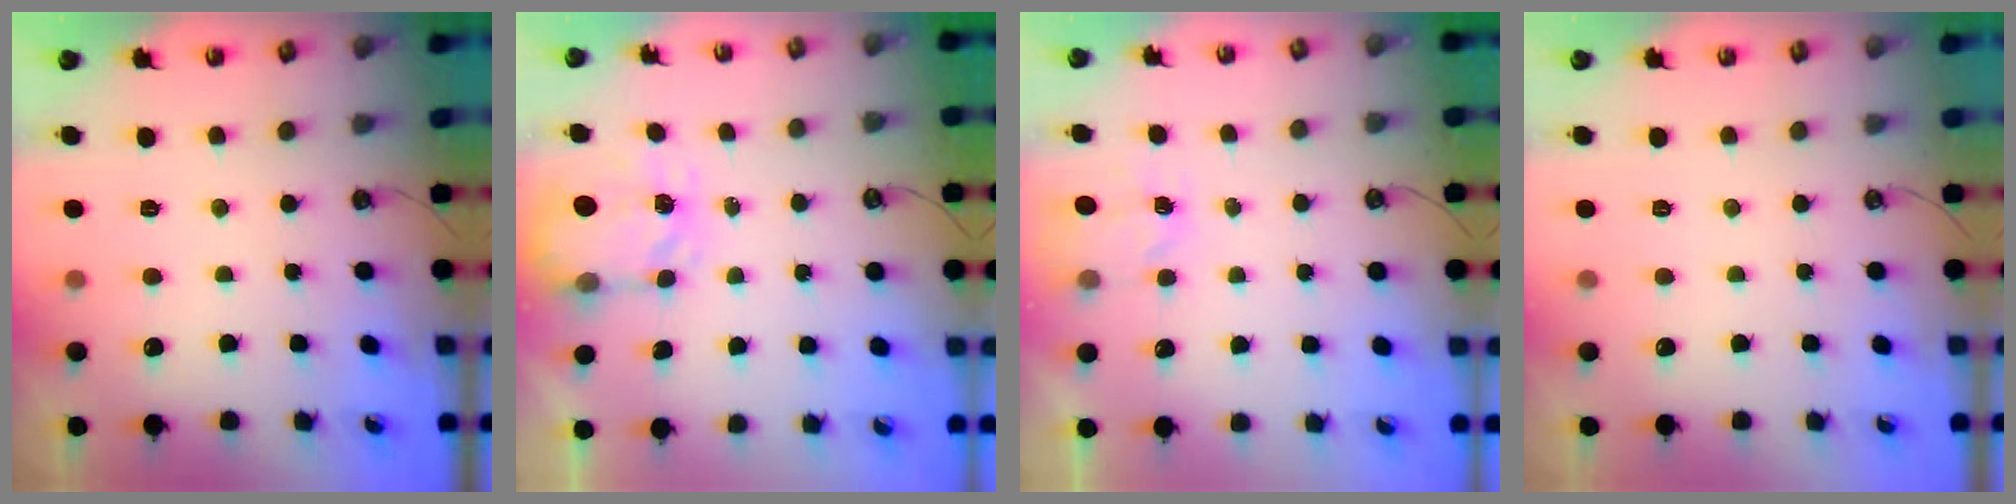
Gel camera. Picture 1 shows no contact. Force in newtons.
{"total": 3.8, "press": 3.7, "slide": 0.5}
{"total": 2.2, "press": 2.2, "slide": 0.2}
{"total": 0.0}